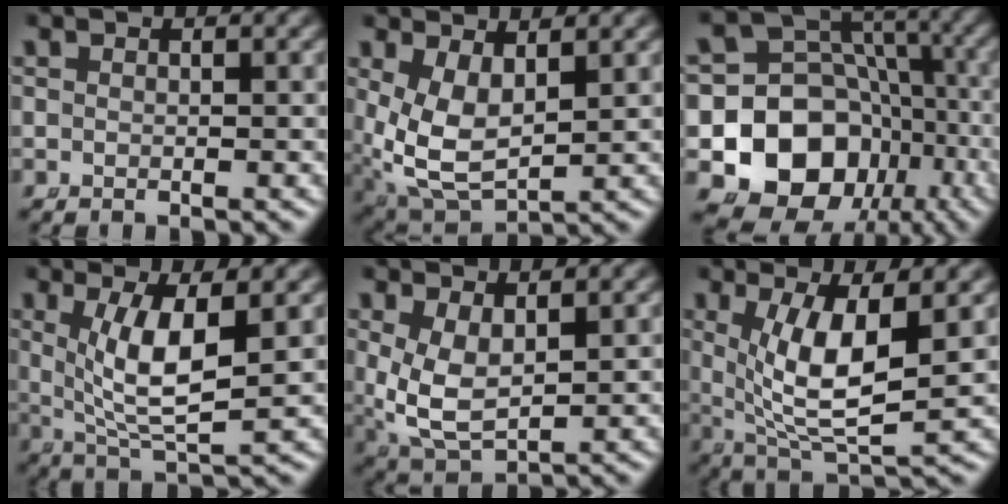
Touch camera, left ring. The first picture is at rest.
{"total": 7.6, "force": [0.0, 5.8, 4.9], "torque": [-0.134, -0.050, 0.021]}
{"total": 20.0, "force": [-5.3, 17.0, 9.1], "torque": [-0.206, -0.091, -0.071]}
{"total": 6.4, "force": [1.2, 2.5, 5.8], "torque": [-0.110, -0.016, 0.036]}
{"total": 6.3, "force": [0.3, 4.7, 4.2], "torque": [-0.119, -0.039, 0.025]}
{"total": 7.8, "force": [1.1, 3.6, 6.8], "torque": [-0.130, -0.022, 0.037]}